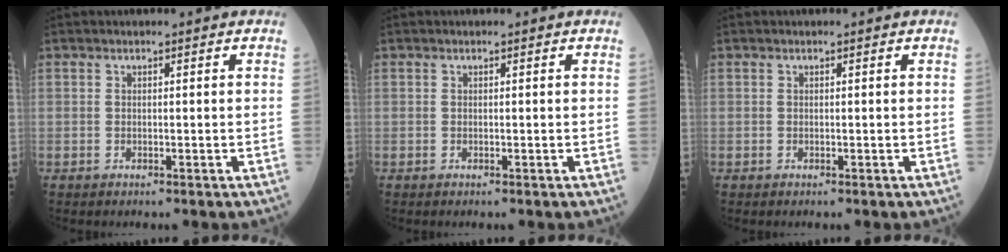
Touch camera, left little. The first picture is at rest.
{"total": 0.0}
{"total": 0.0}